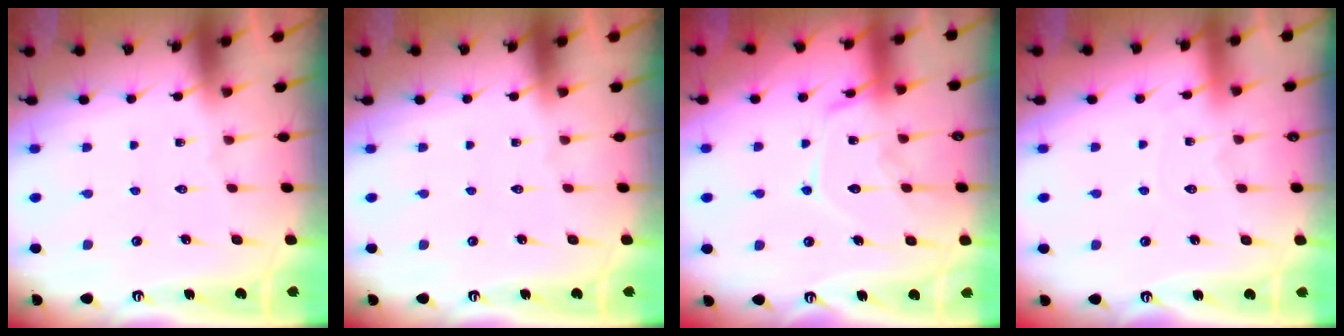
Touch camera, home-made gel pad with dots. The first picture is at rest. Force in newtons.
{"total": 0.0}
{"total": 13.8, "press": 13.8, "slide": 1.3}
{"total": 2.7, "press": 2.7, "slide": 0.2}